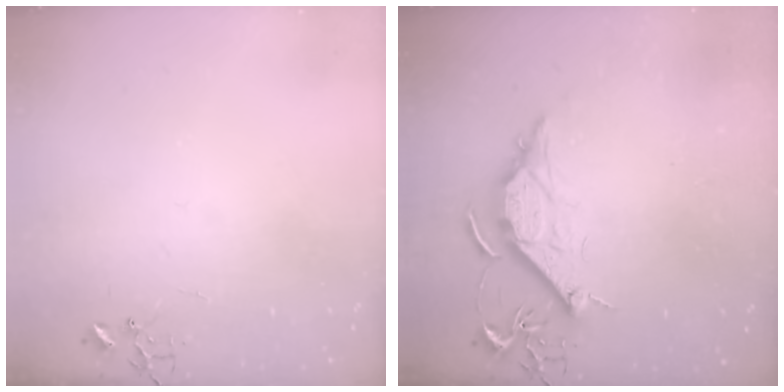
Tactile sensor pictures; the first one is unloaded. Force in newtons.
{"total": 11.6, "press": 11.6, "slide": 0.9}